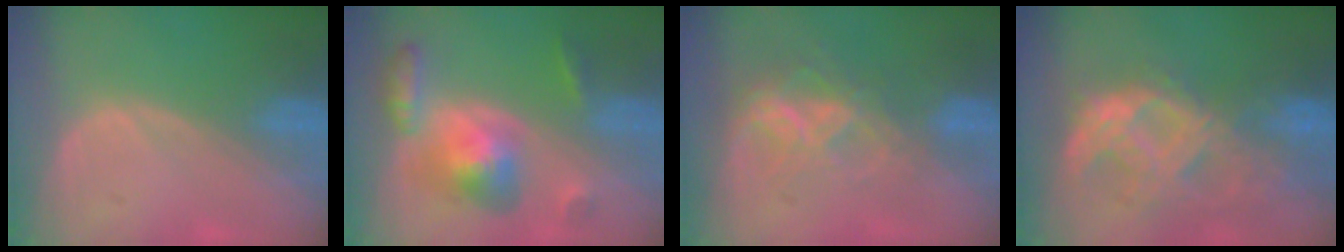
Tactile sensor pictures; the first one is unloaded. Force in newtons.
{"total": 8.0, "press": 8.0, "slide": 0.7}
{"total": 7.3, "press": 6.2, "slide": 3.9}
{"total": 10.9, "press": 9.3, "slide": 5.7}